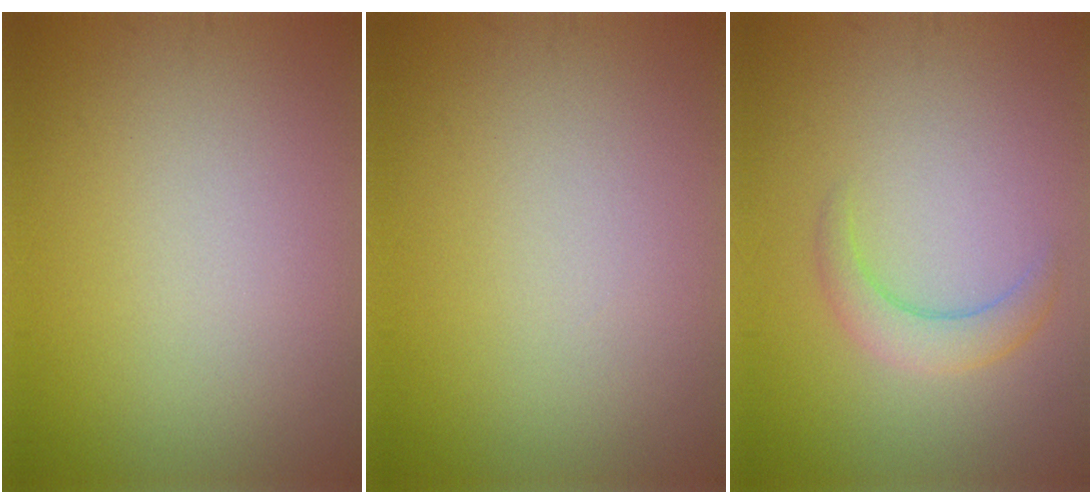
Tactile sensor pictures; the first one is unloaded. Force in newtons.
{"total": 0.0}
{"total": 2.4, "press": 2.4, "slide": 0.1}